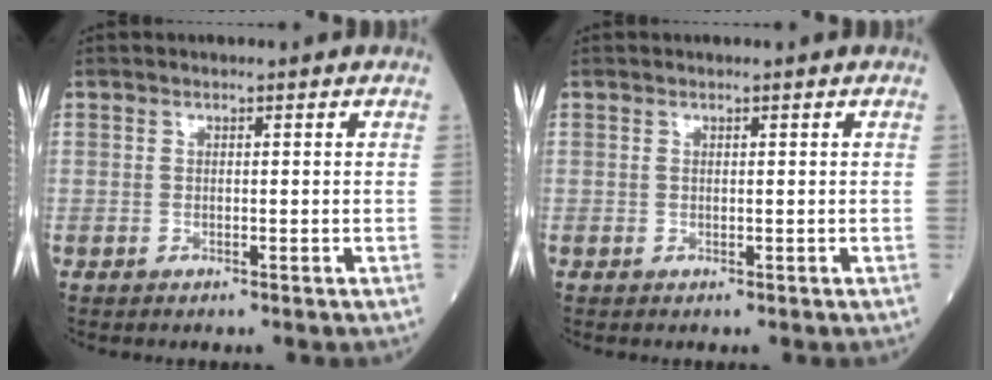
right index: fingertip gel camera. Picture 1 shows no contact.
{"total": 0.0}